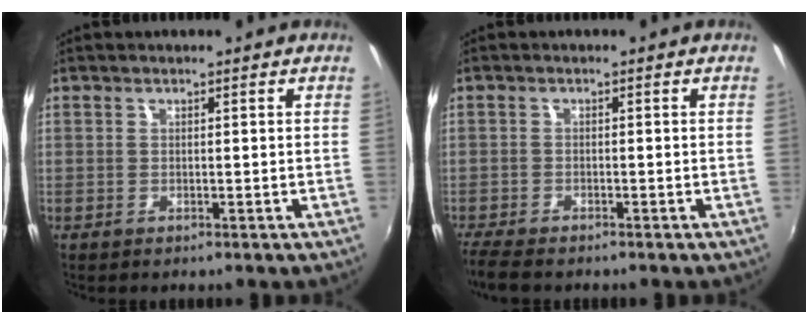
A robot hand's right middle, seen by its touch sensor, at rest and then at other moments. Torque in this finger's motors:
{"motor_torque": [0.23, -0.23, 0.05, 0.01]}